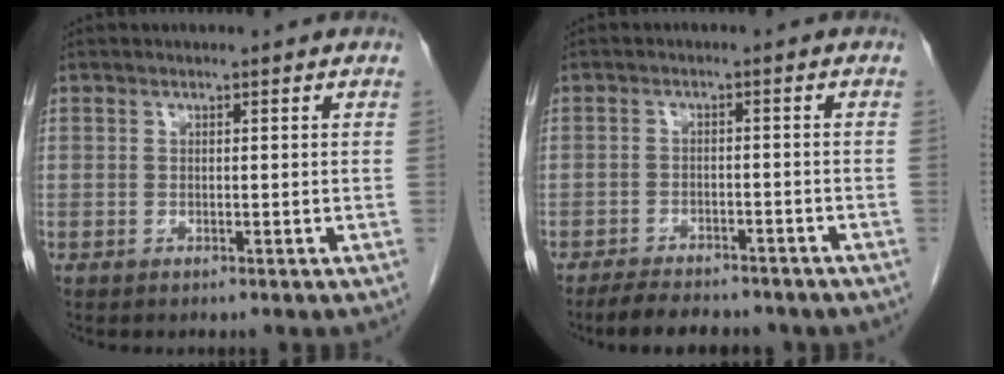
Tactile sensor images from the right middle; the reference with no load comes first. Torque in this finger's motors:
{"motor_torque": [0.15, -0.10, 0.04, 0.06]}